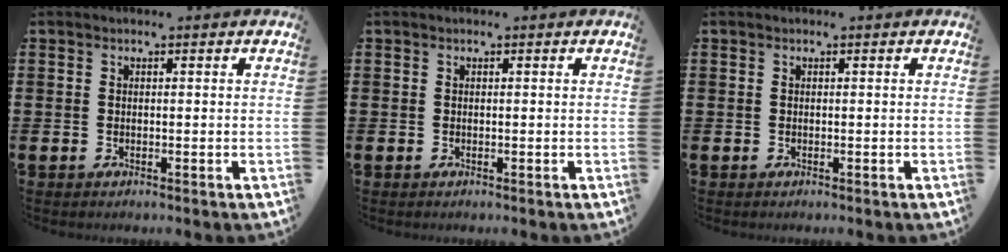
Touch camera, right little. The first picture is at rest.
{"total": 0.0}
{"total": 0.0}